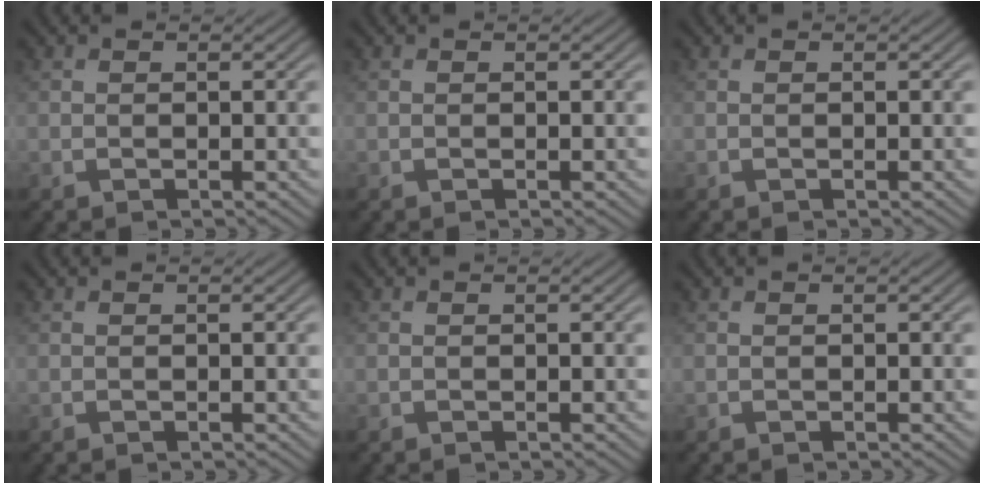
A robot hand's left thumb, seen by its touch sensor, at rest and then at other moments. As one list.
[{"total": 0.0}, {"total": 0.0}, {"total": 0.0}, {"total": 0.0}, {"total": 0.0}]